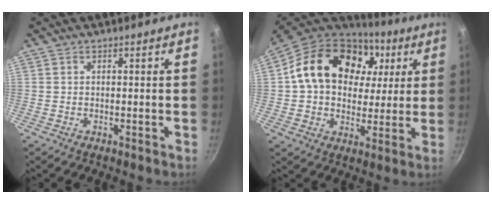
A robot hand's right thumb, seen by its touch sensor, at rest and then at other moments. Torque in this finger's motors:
{"motor_torque": [-1.09, 2.23, 0.52, -0.37, 0.30]}